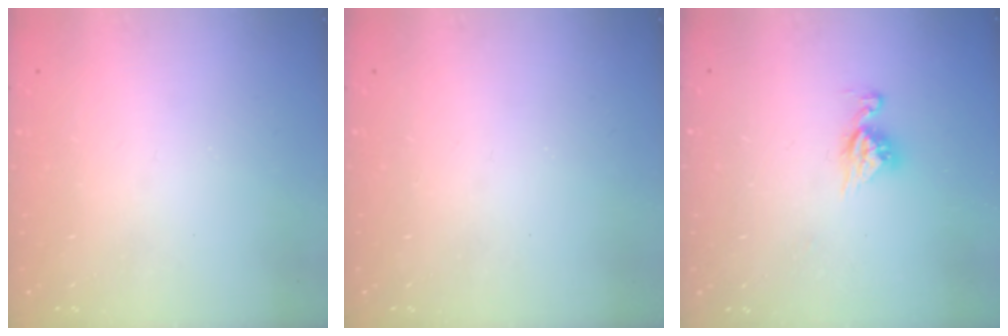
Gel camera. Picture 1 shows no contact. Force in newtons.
{"total": 0.0}
{"total": 6.9, "press": 6.8, "slide": 0.6}